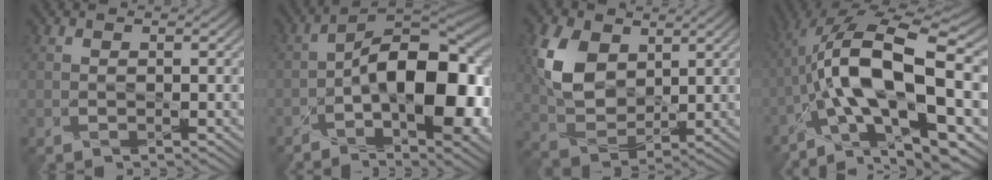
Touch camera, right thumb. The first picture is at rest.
{"total": 16.5, "force": [-3.0, 7.4, 14.4], "torque": [-0.212, -0.009, -0.051]}
{"total": 8.5, "force": [3.1, 5.8, 5.3], "torque": [-0.132, -0.004, 0.064]}
{"total": 17.0, "force": [-3.1, 5.9, 15.6], "torque": [-0.281, 0.013, -0.056]}